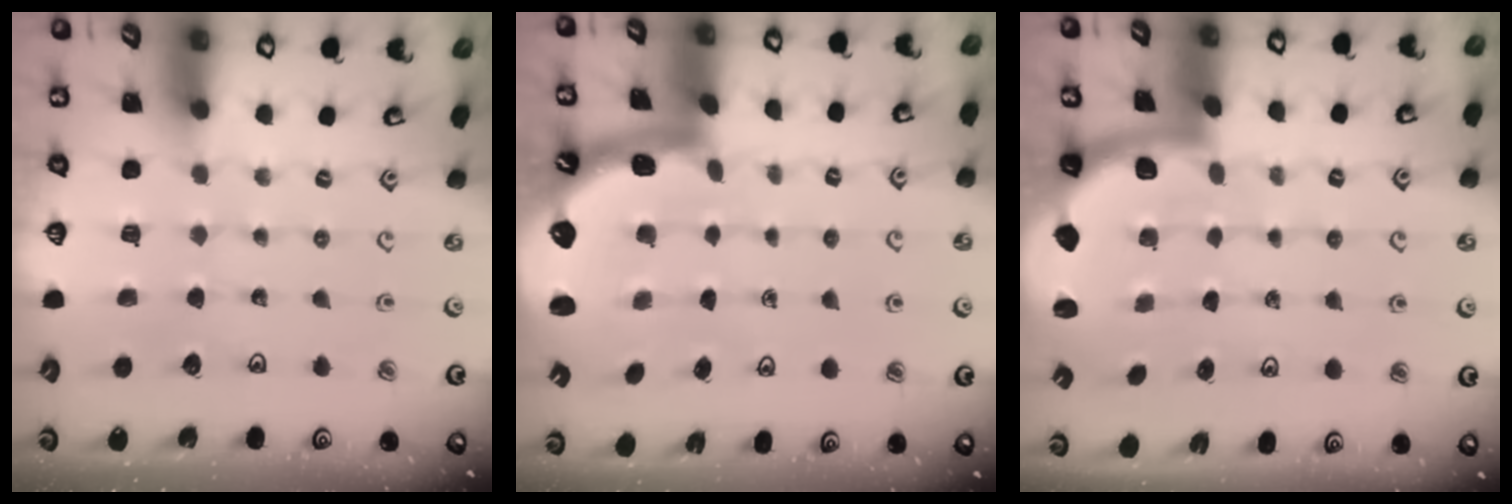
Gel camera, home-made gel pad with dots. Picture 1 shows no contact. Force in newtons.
{"total": 1.5, "press": 1.3, "slide": 0.6}
{"total": 1.9, "press": 1.8, "slide": 0.5}